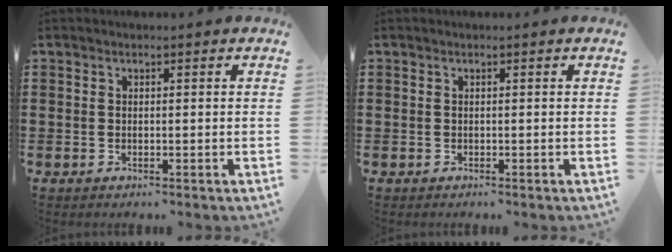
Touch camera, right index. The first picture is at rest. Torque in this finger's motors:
{"motor_torque": [-0.02, -0.02, -0.02, -0.05]}